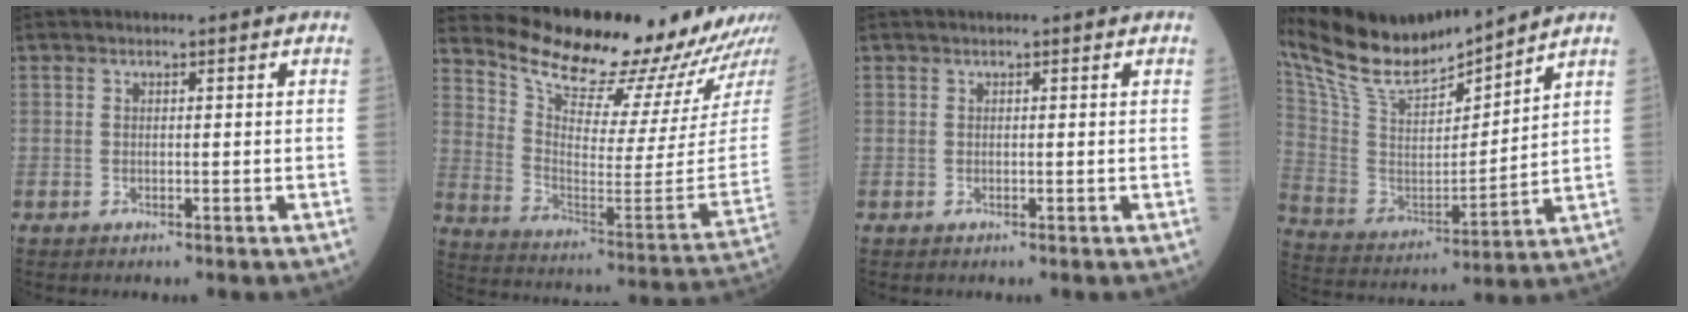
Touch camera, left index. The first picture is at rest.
{"total": 21.2, "force": [19.8, 1.9, 7.5], "torque": [-0.137, -0.098, 0.285]}
{"total": 1.2, "force": [1.0, 0.2, 0.7], "torque": [-0.008, 0.015, 0.013]}
{"total": 16.4, "force": [15.1, 1.8, 5.9], "torque": [-0.131, 0.002, 0.291]}